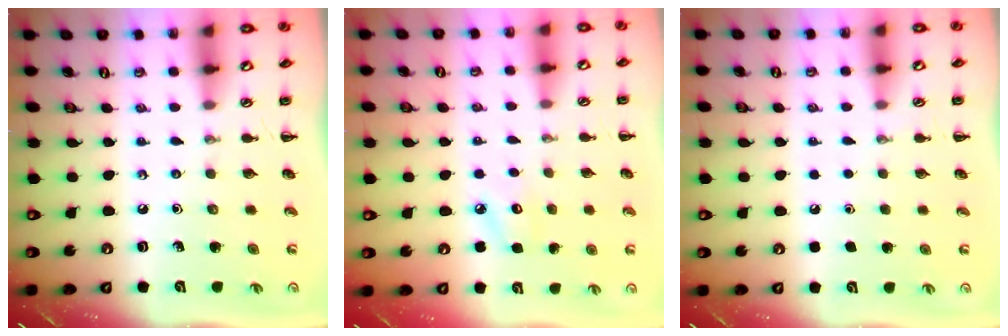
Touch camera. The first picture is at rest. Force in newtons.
{"total": 5.2, "press": 5.0, "slide": 1.5}
{"total": 1.6, "press": 1.6, "slide": 0.1}